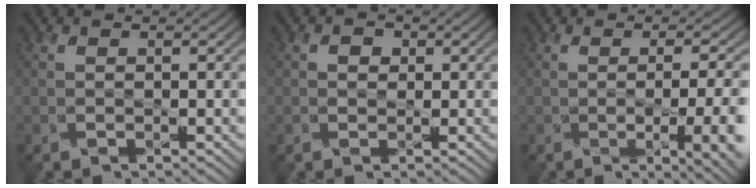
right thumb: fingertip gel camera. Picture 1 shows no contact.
{"total": 1.2, "force": [0.1, 1.2, 0.4], "torque": [-0.004, -0.002, 0.002]}
{"total": 9.1, "force": [-1.6, 3.3, 8.3], "torque": [-0.088, -0.012, -0.014]}